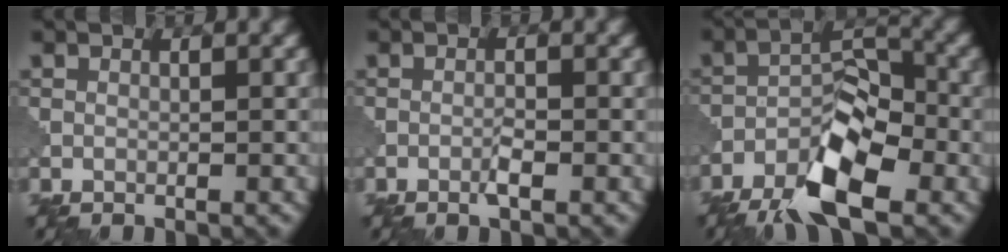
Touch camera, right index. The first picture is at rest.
{"total": 1.2, "force": [-0.6, 0.1, 1.0], "torque": [-0.019, 0.002, -0.014]}
{"total": 7.9, "force": [-4.8, 2.8, 5.5], "torque": [-0.090, 0.009, -0.093]}